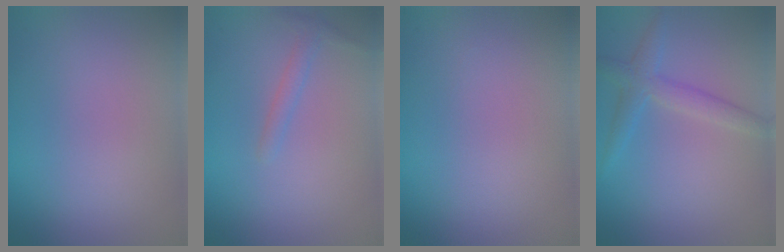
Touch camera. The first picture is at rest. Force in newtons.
{"total": 1.2, "press": 1.2, "slide": 0.0}
{"total": 0.0}
{"total": 2.4, "press": 2.4, "slide": 0.1}